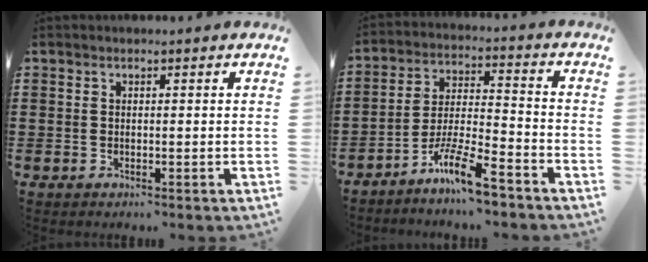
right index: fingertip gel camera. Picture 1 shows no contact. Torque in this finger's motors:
{"motor_torque": [0.48, 0.44, 0.38, 0.02]}